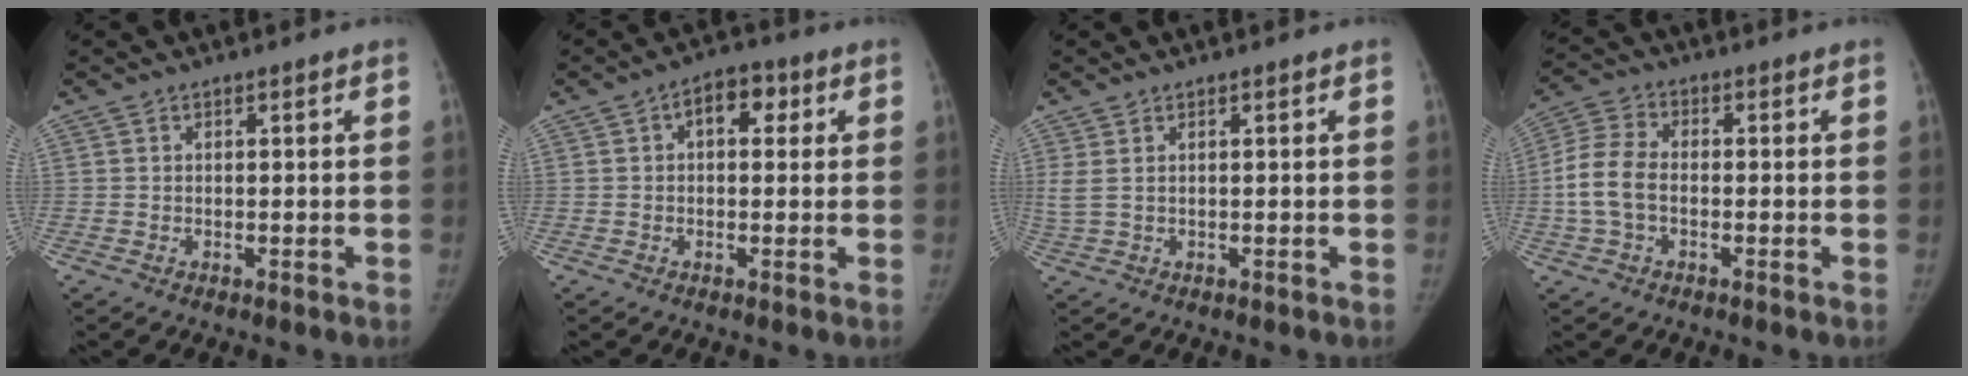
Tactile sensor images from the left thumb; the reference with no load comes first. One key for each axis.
{"total": 5.5, "fx": 1.4, "fy": 3.5, "fz": 4.0, "tx": -0.031, "ty": 0.011, "tz": 0.011}
{"total": 2.5, "fx": 0.7, "fy": 0.9, "fz": 2.2, "tx": -0.072, "ty": 0.011, "tz": 0.024}
{"total": 7.9, "fx": -1.3, "fy": 5.0, "fz": 6.0, "tx": -0.133, "ty": 0.019, "tz": -0.033}